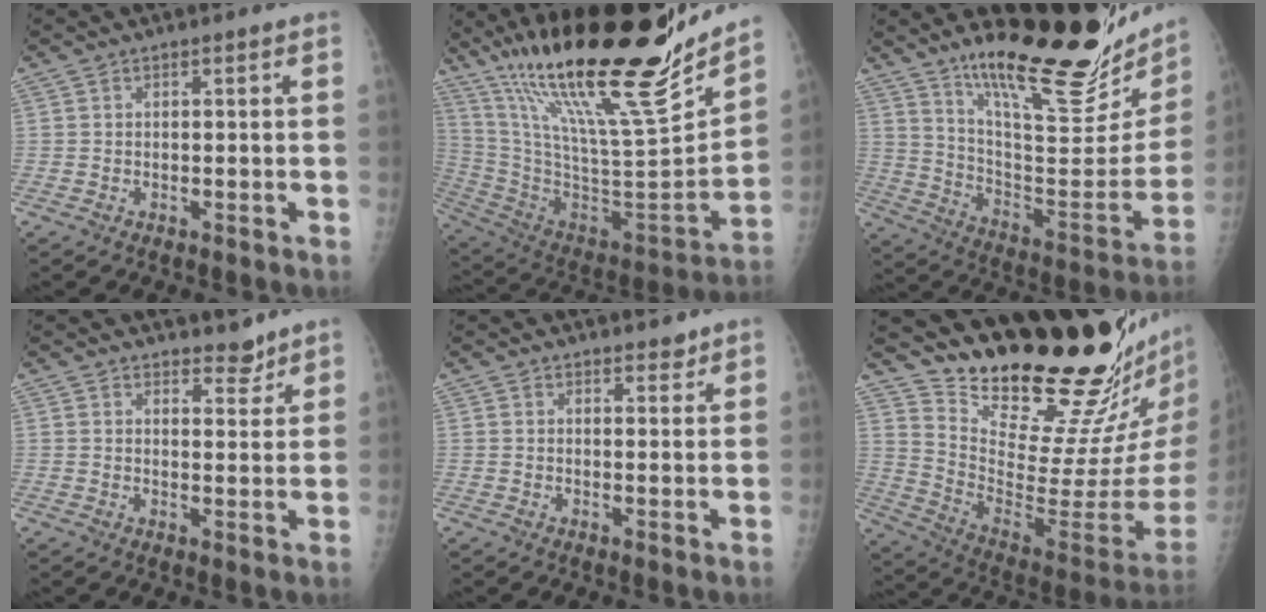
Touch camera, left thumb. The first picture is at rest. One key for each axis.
{"total": 31.4, "fx": 22.6, "fy": 5.2, "fz": 21.2, "tx": -0.333, "ty": -0.093, "tz": 0.391}
{"total": 29.2, "fx": 20.6, "fy": 7.5, "fz": 19.3, "tx": -0.257, "ty": -0.109, "tz": 0.315}
{"total": 3.8, "fx": 3.4, "fy": 1.6, "fz": 0.9, "tx": 0.008, "ty": -0.026, "tz": 0.050}
{"total": 2.5, "fx": 2.1, "fy": 1.1, "fz": 0.6, "tx": 0.008, "ty": -0.014, "tz": 0.027}
{"total": 25.7, "fx": 22.0, "fy": 3.7, "fz": 12.6, "tx": -0.158, "ty": -0.189, "tz": 0.332}